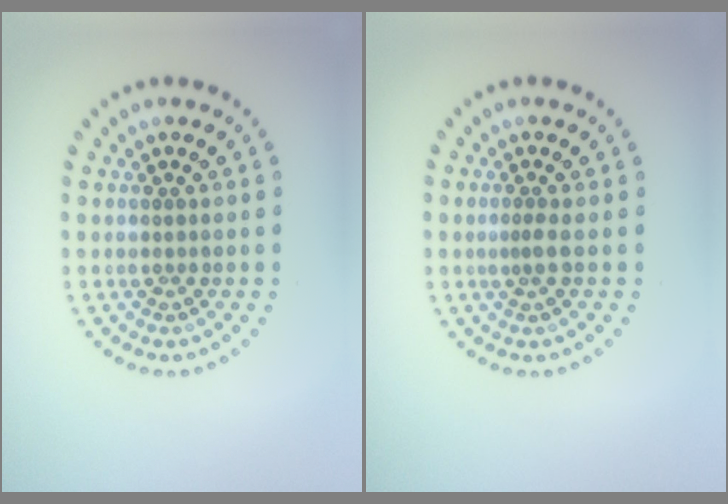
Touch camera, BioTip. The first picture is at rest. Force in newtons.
{"total": 0.8, "press": 0.4, "slide": 0.6}